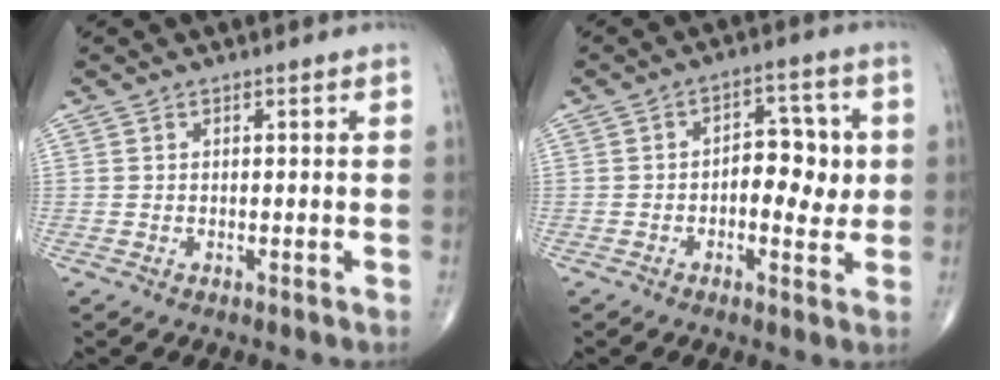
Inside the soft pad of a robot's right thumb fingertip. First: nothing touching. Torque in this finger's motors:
{"motor_torque": [0.18, 0.00, -0.05, -0.21, 0.10]}